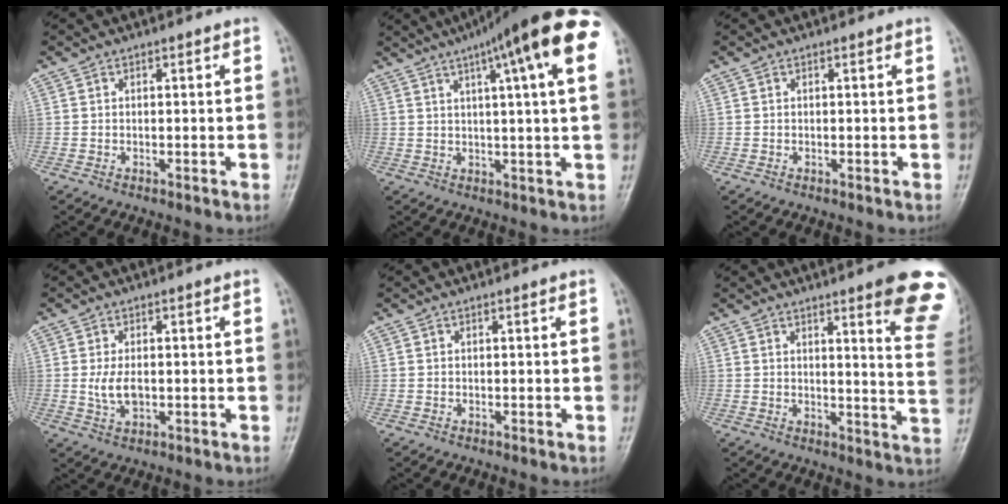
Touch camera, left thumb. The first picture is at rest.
{"total": 20.4, "force": [9.5, 3.6, 17.6], "torque": [-0.255, 0.013, 0.120]}
{"total": 0.0}
{"total": 4.4, "force": [-0.2, 2.5, 3.6], "torque": [-0.073, -0.004, -0.002]}
{"total": 0.0}
{"total": 13.7, "force": [8.6, 1.8, 10.5], "torque": [-0.099, -0.049, 0.090]}